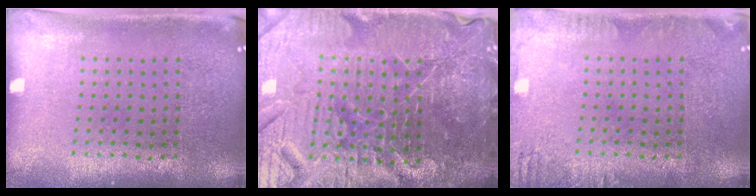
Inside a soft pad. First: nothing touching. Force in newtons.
{"total": 6.8, "press": 6.1, "slide": 3.0}
{"total": 1.7, "press": 1.7, "slide": 0.2}